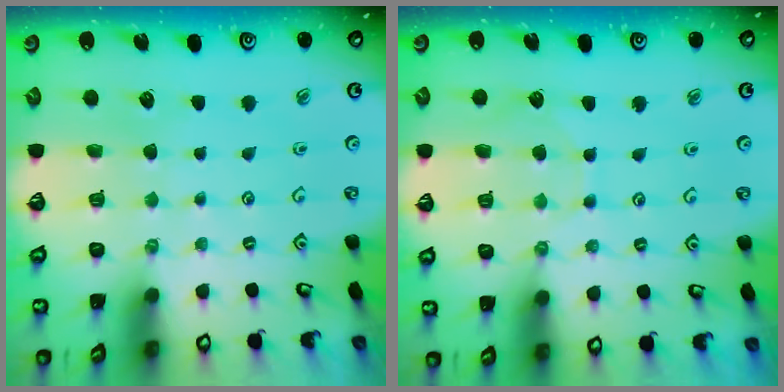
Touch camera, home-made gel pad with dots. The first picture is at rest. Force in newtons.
{"total": 6.3, "press": 6.2, "slide": 0.6}